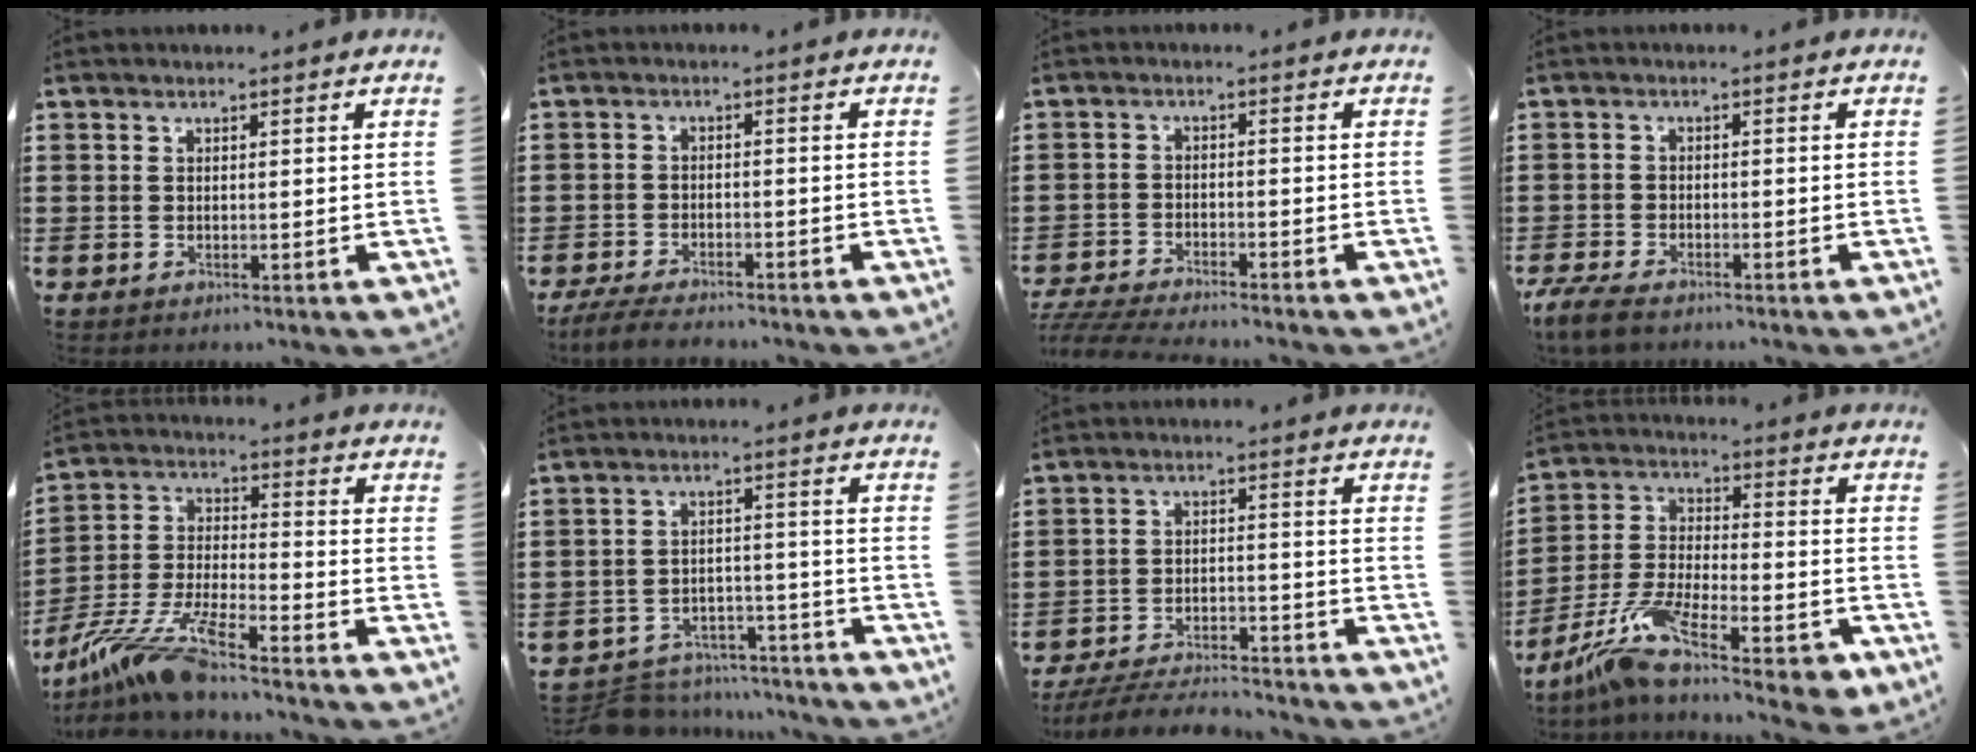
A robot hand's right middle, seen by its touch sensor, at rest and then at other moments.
{"total": 3.8, "force": [-3.7, 0.6, 1.0], "torque": [-0.031, -0.004, -0.079]}
{"total": 4.2, "force": [-4.1, 0.0, 1.0], "torque": [-0.038, -0.012, -0.090]}
{"total": 3.2, "force": [-2.7, 0.7, 1.5], "torque": [-0.047, -0.004, -0.060]}
{"total": 11.4, "force": [-9.8, 0.3, 5.8], "torque": [-0.139, -0.003, -0.202]}
{"total": 6.4, "force": [-6.3, 1.2, 0.5], "torque": [-0.016, 0.016, -0.129]}
{"total": 5.8, "force": [-5.6, 0.7, 1.4], "torque": [-0.032, 0.002, -0.113]}
{"total": 11.2, "force": [-8.1, 2.5, 7.3], "torque": [-0.148, 0.015, -0.158]}